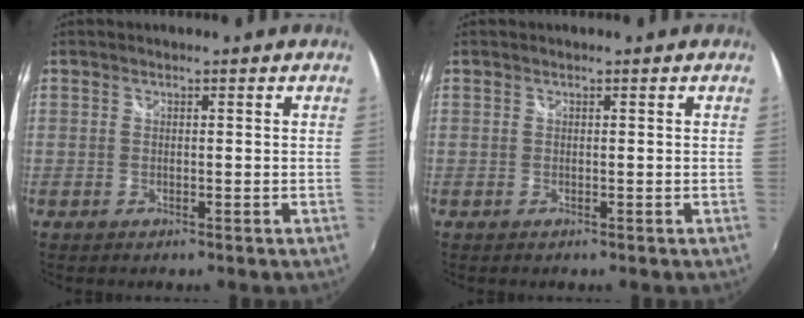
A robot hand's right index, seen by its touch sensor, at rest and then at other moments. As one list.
[{"total": 0.0}]